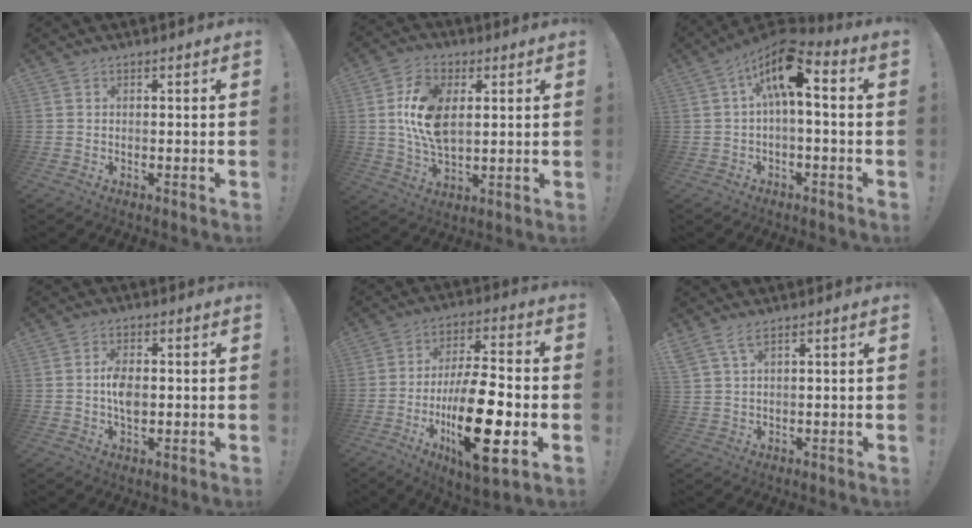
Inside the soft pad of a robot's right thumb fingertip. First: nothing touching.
{"total": 14.2, "force": [2.6, 8.5, 11.0], "torque": [-0.212, 0.001, 0.046]}
{"total": 11.9, "force": [3.1, 3.8, 10.9], "torque": [-0.193, -0.006, 0.049]}
{"total": 5.8, "force": [-0.3, 3.5, 4.7], "torque": [-0.075, -0.001, -0.011]}
{"total": 22.2, "force": [-6.1, 7.6, 20.0], "torque": [-0.356, 0.019, -0.094]}
{"total": 3.9, "force": [2.4, 0.9, 2.9], "torque": [-0.060, -0.005, 0.046]}